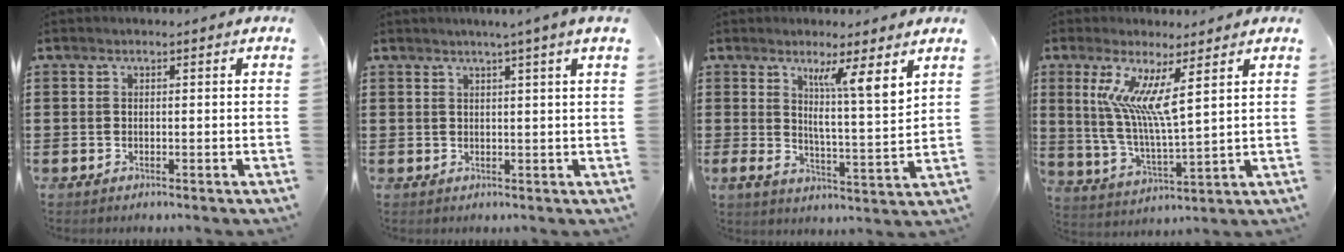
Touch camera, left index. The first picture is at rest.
{"total": 2.2, "force": [1.5, -0.9, 1.3], "torque": [-0.025, -0.006, 0.026]}
{"total": 7.7, "force": [5.0, 0.4, 5.9], "torque": [-0.097, -0.035, 0.077]}
{"total": 8.8, "force": [5.1, 0.5, 7.2], "torque": [-0.154, -0.027, 0.088]}